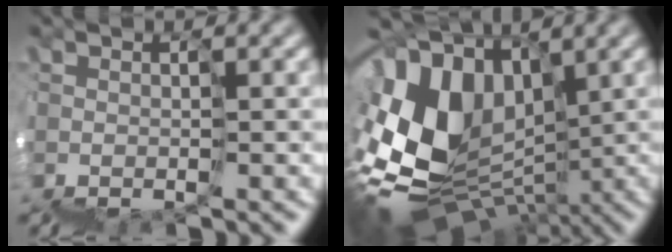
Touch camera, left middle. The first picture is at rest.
{"total": 8.7, "force": [3.2, 6.6, 4.5], "torque": [-0.108, 0.031, 0.054]}